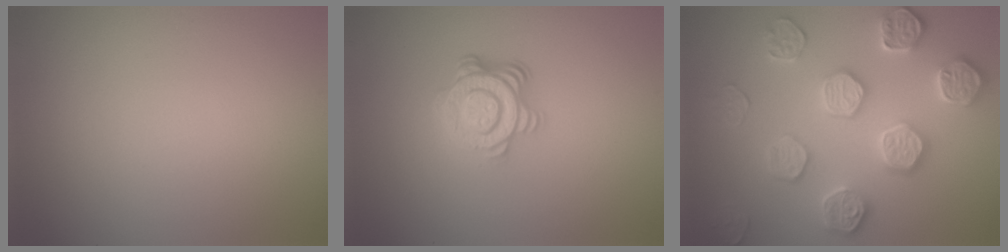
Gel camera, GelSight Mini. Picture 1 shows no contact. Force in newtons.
{"total": 4.6, "press": 3.4, "slide": 3.0}
{"total": 4.7, "press": 4.7, "slide": 0.6}